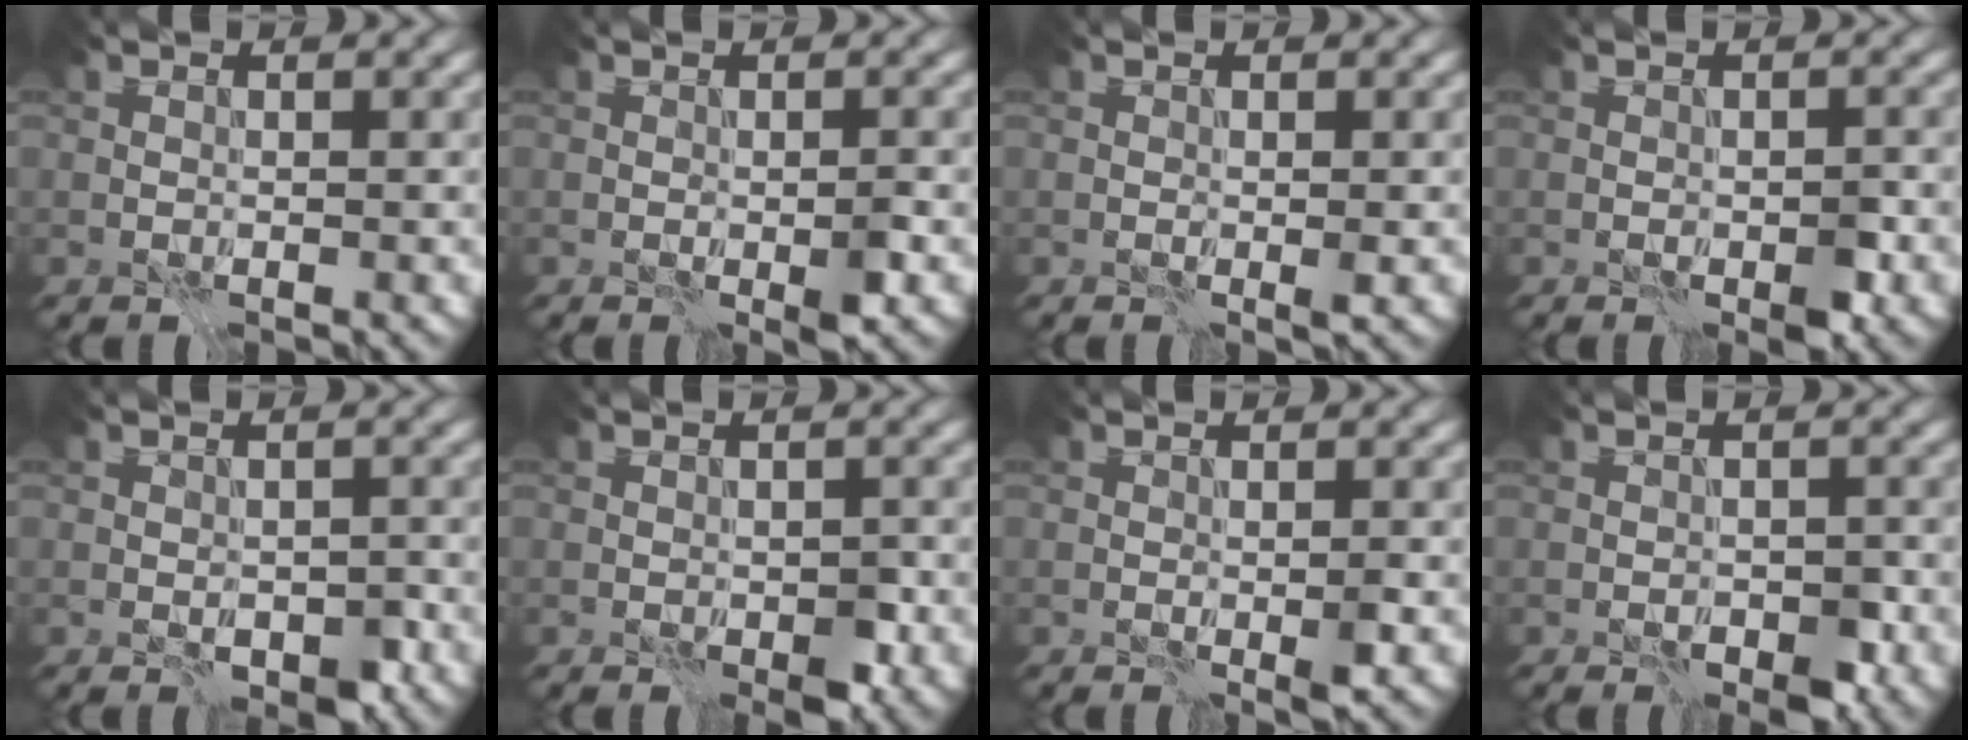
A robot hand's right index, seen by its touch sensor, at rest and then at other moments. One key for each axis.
{"total": 1.8, "fx": -0.9, "fy": 0.5, "fz": 1.5, "tx": -0.028, "ty": -0.005, "tz": -0.013}
{"total": 0.8, "fx": -0.3, "fy": 0.1, "fz": 0.7, "tx": -0.012, "ty": -0.002, "tz": -0.005}
{"total": 2.1, "fx": -1.0, "fy": 0.9, "fz": 1.7, "tx": -0.026, "ty": -0.005, "tz": -0.014}
{"total": 2.9, "fx": -1.4, "fy": 1.6, "fz": 2.1, "tx": -0.021, "ty": -0.004, "tz": -0.022}
{"total": 2.3, "fx": -0.8, "fy": 1.2, "fz": 1.8, "tx": -0.025, "ty": -0.006, "tz": -0.013}
{"total": 1.5, "fx": -0.6, "fy": 0.3, "fz": 1.3, "tx": -0.022, "ty": -0.005, "tz": -0.010}
{"total": 2.9, "fx": -1.4, "fy": 1.5, "fz": 2.1, "tx": -0.025, "ty": -0.005, "tz": -0.023}